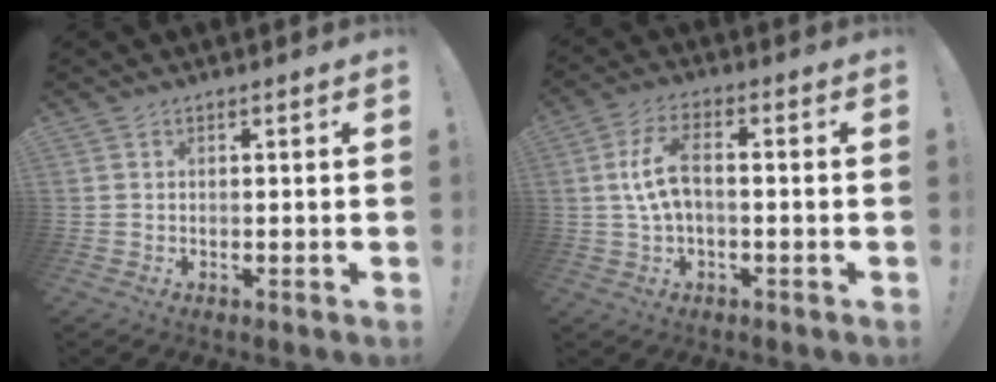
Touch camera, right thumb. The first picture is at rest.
{"total": 9.1, "force": [0.1, 4.3, 8.0], "torque": [-0.170, 0.008, 0.005]}